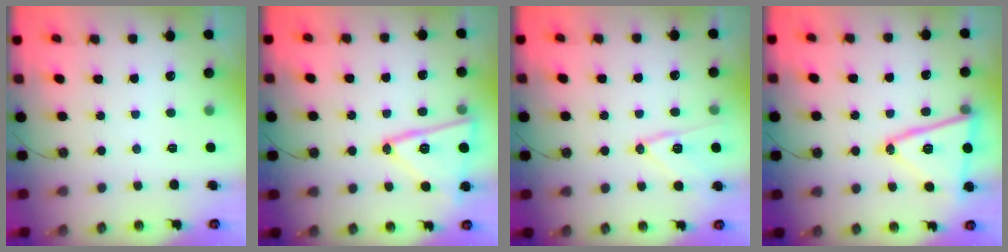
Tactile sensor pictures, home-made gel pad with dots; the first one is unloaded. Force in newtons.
{"total": 15.9, "press": 15.9, "slide": 0.7}
{"total": 12.1, "press": 12.1, "slide": 0.3}
{"total": 16.3, "press": 16.3, "slide": 1.2}